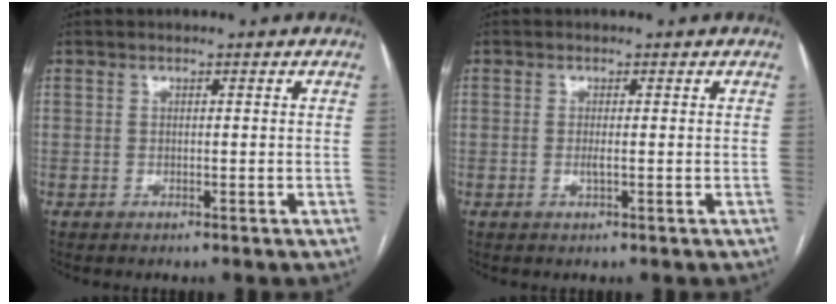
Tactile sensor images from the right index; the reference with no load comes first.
{"total": 1.0, "force": [-0.2, 0.0, 0.9], "torque": [-0.022, -0.002, -0.003]}